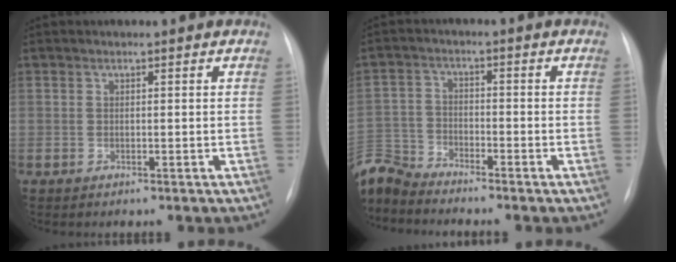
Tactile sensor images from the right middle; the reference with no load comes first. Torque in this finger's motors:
{"motor_torque": [-0.06, -0.02, 0.02, 0.02]}